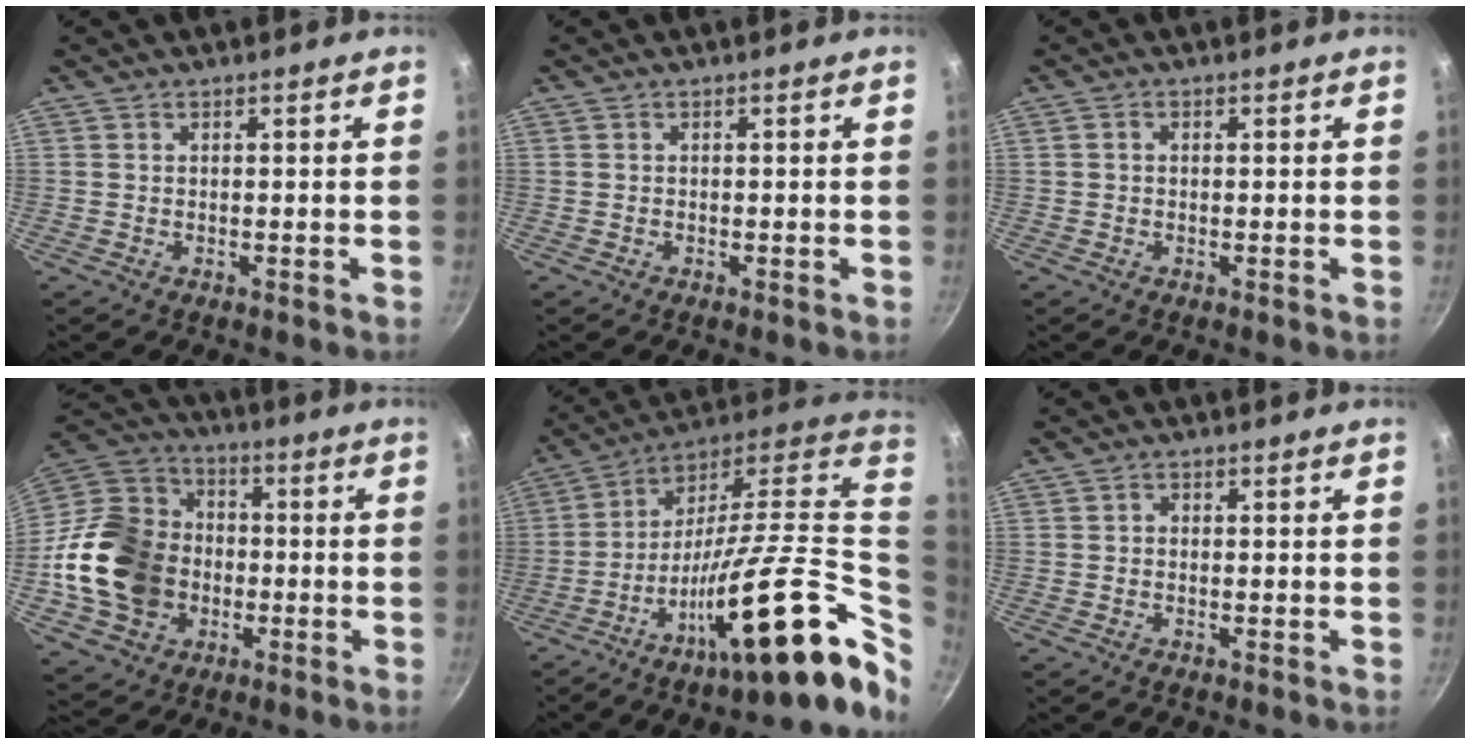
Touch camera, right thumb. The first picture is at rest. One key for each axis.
{"total": 0.0}
{"total": 0.8, "fx": 0.0, "fy": 0.6, "fz": 0.5, "tx": -0.010, "ty": 0.006, "tz": 0.000}
{"total": 21.8, "fx": -3.2, "fy": 17.8, "fz": 12.1, "tx": -0.211, "ty": 0.042, "tz": -0.049}
{"total": 27.8, "fx": -3.8, "fy": 6.2, "fz": 26.8, "tx": -0.392, "ty": -0.007, "tz": -0.072}
{"total": 0.8, "fx": -0.1, "fy": 0.7, "fz": 0.4, "tx": -0.006, "ty": 0.005, "tz": -0.002}